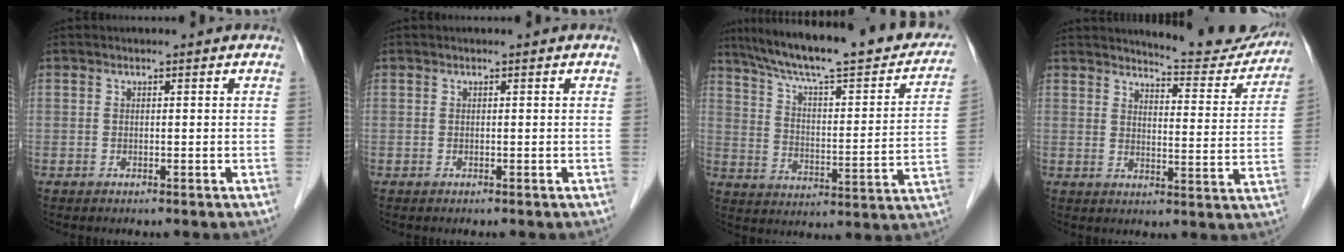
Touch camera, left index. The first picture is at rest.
{"total": 0.0}
{"total": 27.5, "force": [22.4, 4.6, 15.3], "torque": [-0.234, -0.003, 0.302]}
{"total": 13.1, "force": [12.6, 1.8, 3.0], "torque": [-0.029, -0.043, 0.144]}